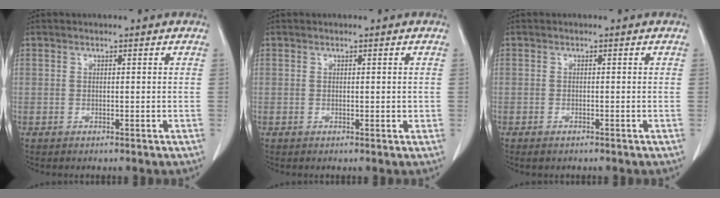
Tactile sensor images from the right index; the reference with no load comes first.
{"total": 1.1, "force": [0.1, 0.6, 1.0], "torque": [-0.014, -0.002, 0.003]}
{"total": 0.9, "force": [-0.6, 0.4, 0.5], "torque": [-0.008, -0.001, -0.002]}